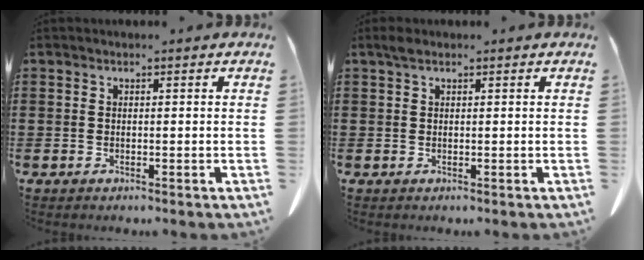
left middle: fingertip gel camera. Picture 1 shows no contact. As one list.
[{"total": 1.1, "force": [0.6, 0.4, 0.8], "torque": [-0.018, 0.002, 0.011]}]